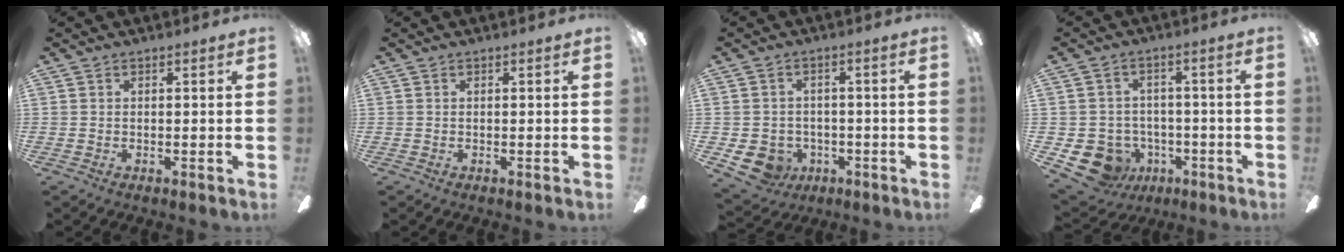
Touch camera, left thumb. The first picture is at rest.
{"total": 0.0}
{"total": 6.1, "force": [-2.6, 5.2, 1.8], "torque": [-0.070, 0.009, -0.048]}
{"total": 9.3, "force": [-4.7, 7.4, 3.2], "torque": [-0.096, 0.030, -0.079]}